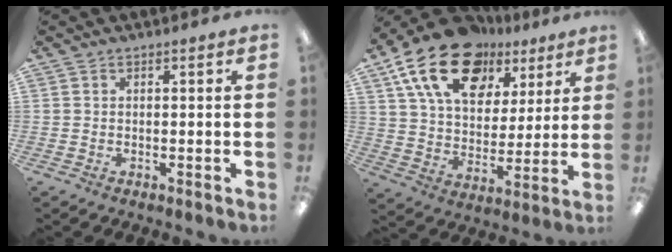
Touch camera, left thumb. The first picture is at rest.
{"total": 20.2, "force": [11.8, 12.2, 10.8], "torque": [-0.192, -0.054, 0.214]}